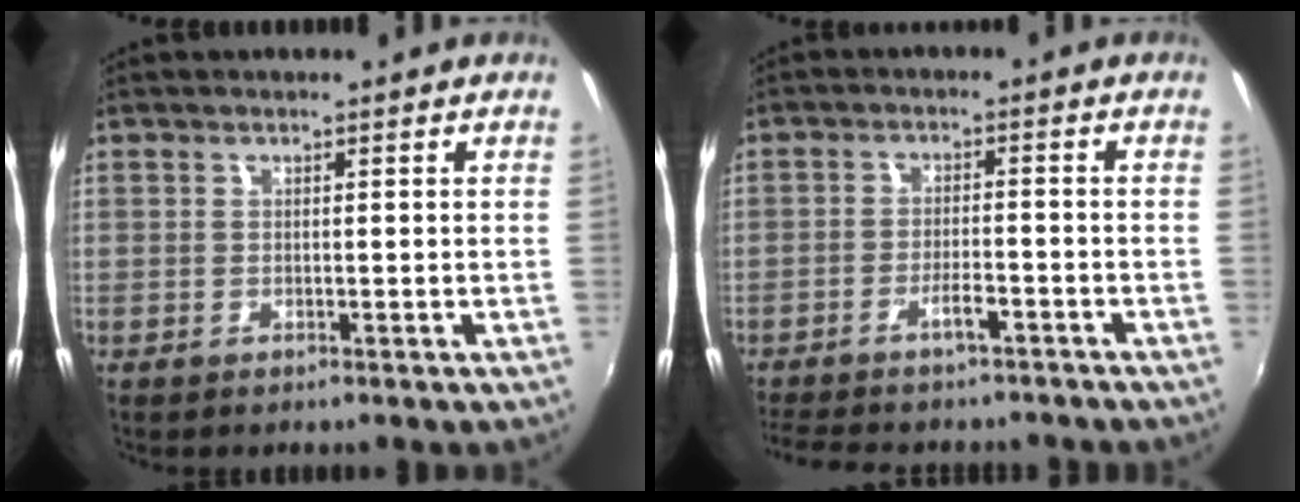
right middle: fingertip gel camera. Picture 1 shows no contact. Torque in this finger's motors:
{"motor_torque": [1.05, -1.09, 0.15, 0.07]}